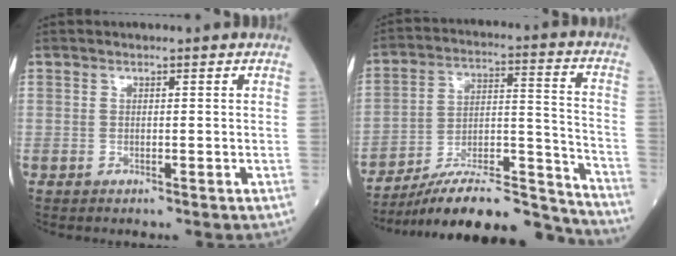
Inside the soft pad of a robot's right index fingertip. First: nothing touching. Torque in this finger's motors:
{"motor_torque": [-0.09, -0.66, 0.27, 0.07]}